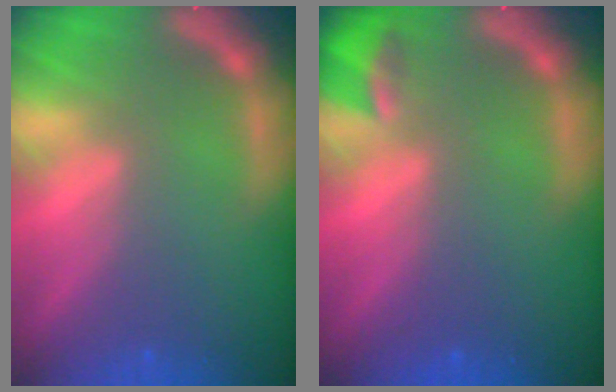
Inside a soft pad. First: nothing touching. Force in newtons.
{"total": 2.4}